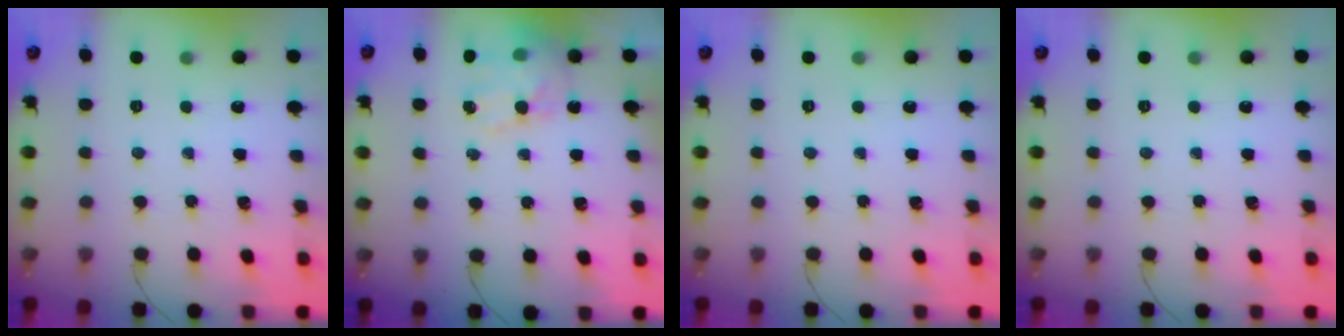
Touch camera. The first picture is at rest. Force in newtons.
{"total": 15.7, "press": 15.2, "slide": 4.0}
{"total": 0.0}
{"total": 0.0}